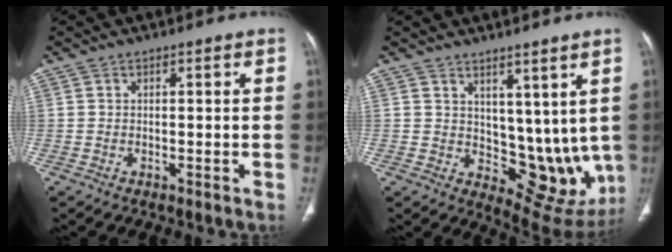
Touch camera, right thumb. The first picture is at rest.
{"total": 11.2, "force": [3.8, 6.7, 8.2], "torque": [-0.063, -0.043, 0.079]}